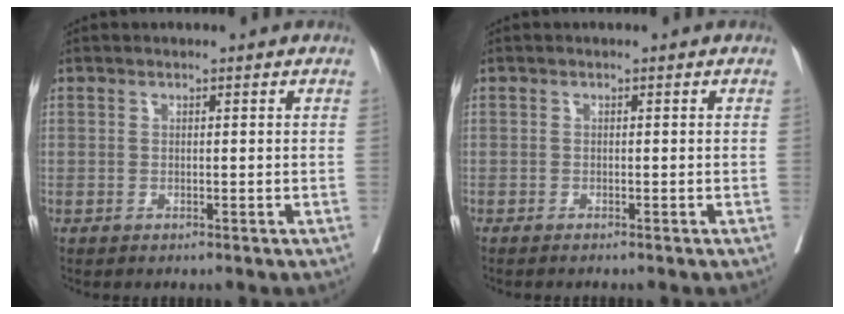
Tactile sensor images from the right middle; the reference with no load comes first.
{"total": 1.3, "force": [-1.2, 0.0, 0.6], "torque": [-0.009, -0.001, -0.014]}